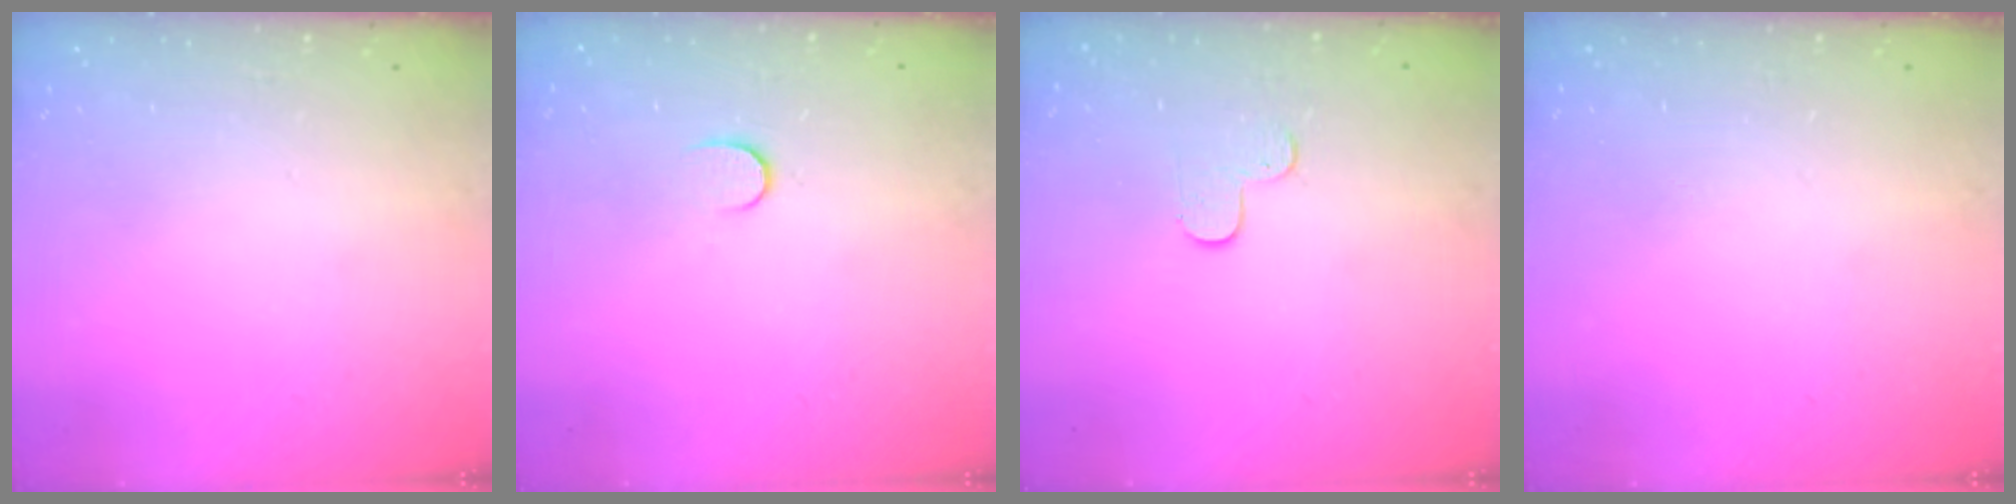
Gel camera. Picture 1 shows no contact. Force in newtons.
{"total": 6.3, "press": 6.3, "slide": 0.5}
{"total": 3.6, "press": 3.6, "slide": 0.4}
{"total": 0.0}